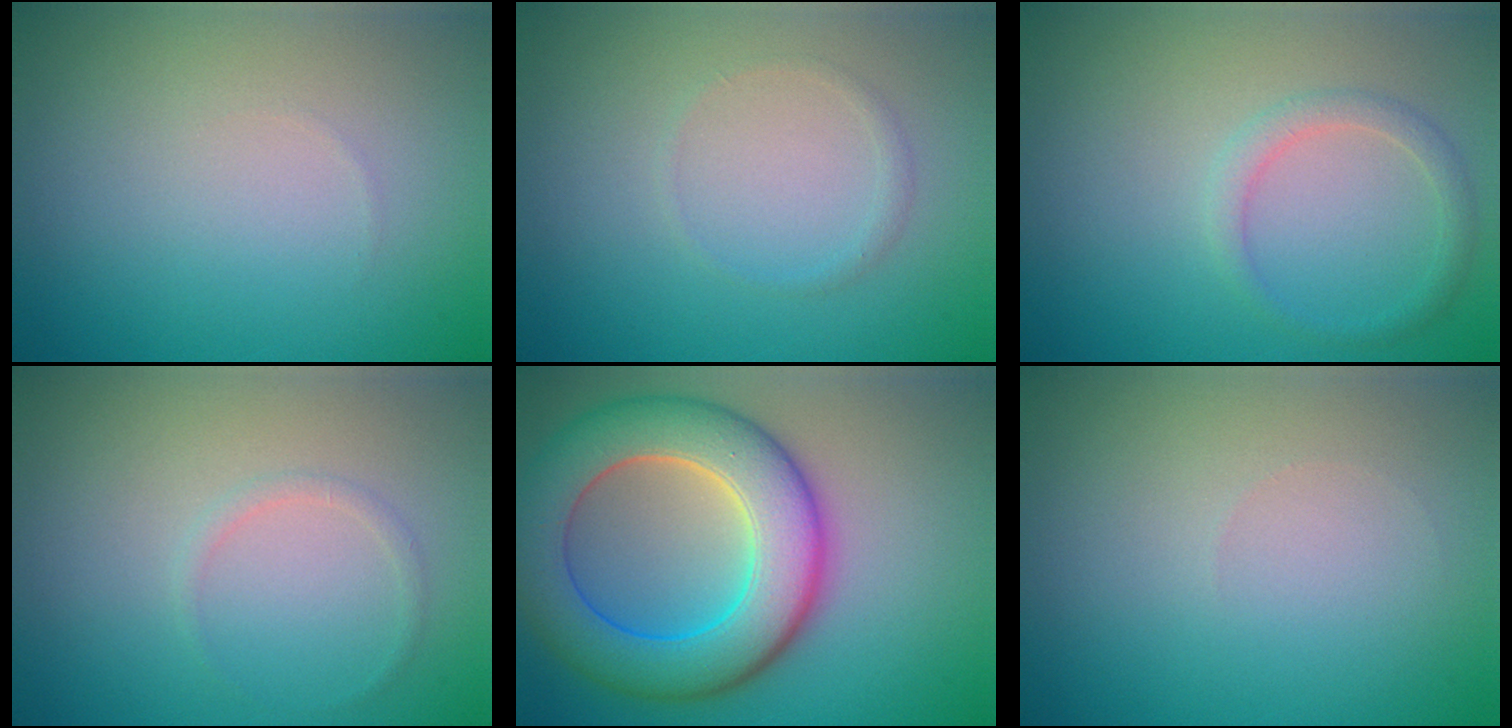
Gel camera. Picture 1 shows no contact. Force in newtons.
{"total": 0.7, "press": 0.7, "slide": 0.0}
{"total": 1.7, "press": 1.7, "slide": 0.1}
{"total": 0.8, "press": 0.8, "slide": 0.0}
{"total": 10.1, "press": 10.1, "slide": 0.2}
{"total": 0.0}